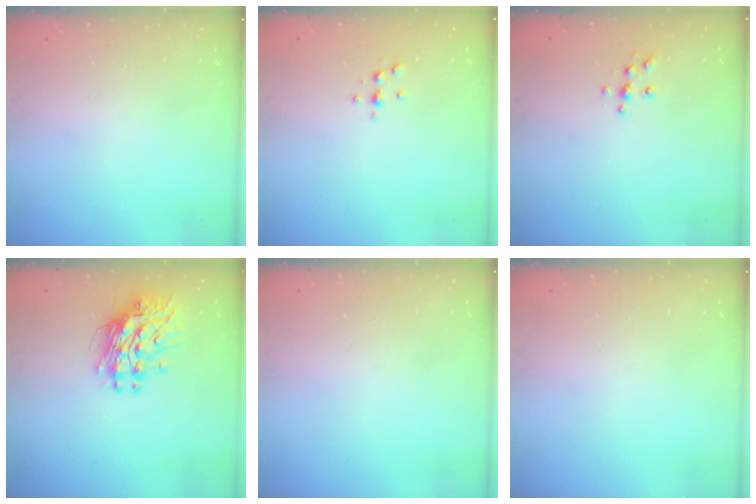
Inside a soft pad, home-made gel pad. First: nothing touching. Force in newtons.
{"total": 3.1, "press": 3.1, "slide": 0.5}
{"total": 5.5, "press": 5.5, "slide": 0.4}
{"total": 11.4, "press": 11.3, "slide": 1.0}
{"total": 0.0}
{"total": 0.0}